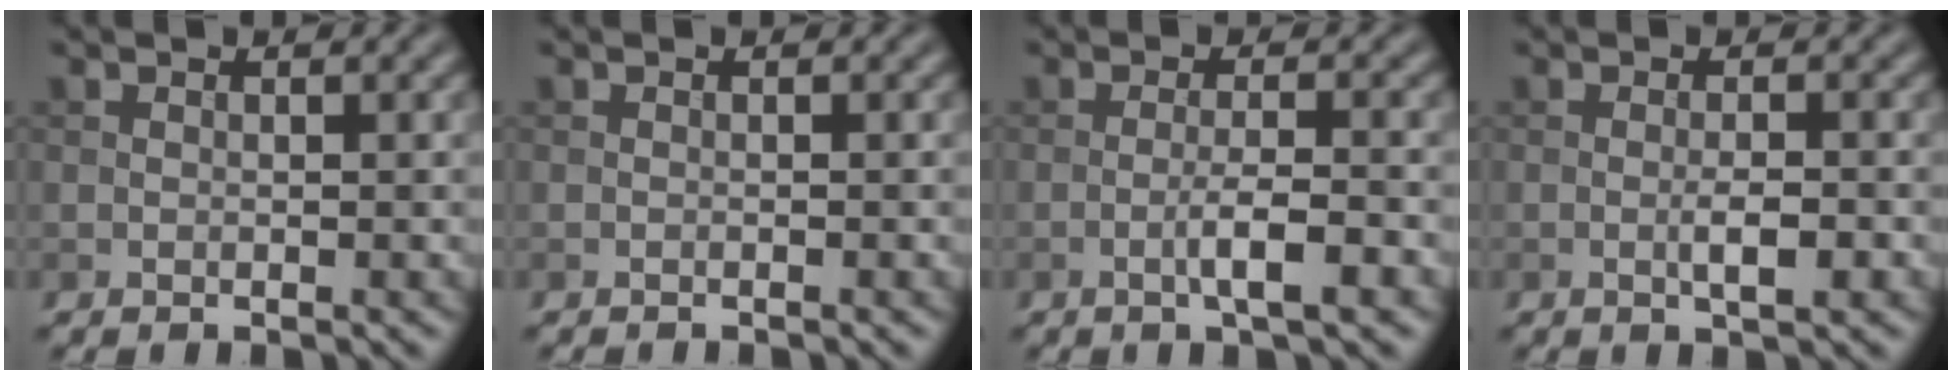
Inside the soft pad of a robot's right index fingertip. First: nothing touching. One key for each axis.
{"total": 0.6, "fx": -0.6, "fy": 0.1, "fz": 0.2, "tx": 0.002, "ty": 0.000, "tz": -0.011}
{"total": 3.2, "fx": -1.3, "fy": 0.4, "fz": 2.9, "tx": -0.051, "ty": 0.006, "tz": -0.025}
{"total": 2.2, "fx": -0.7, "fy": 0.4, "fz": 2.0, "tx": -0.035, "ty": 0.000, "tz": -0.012}